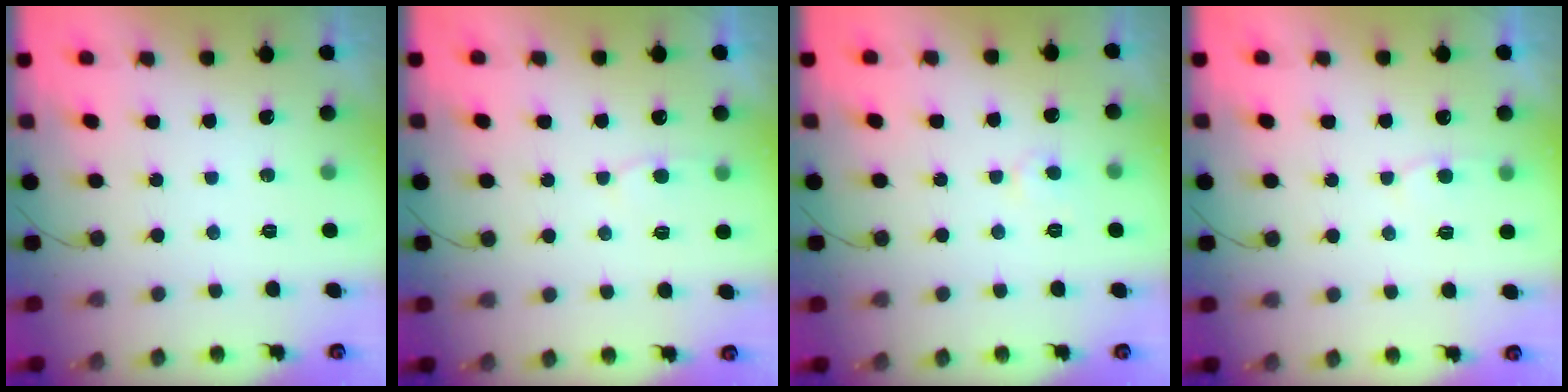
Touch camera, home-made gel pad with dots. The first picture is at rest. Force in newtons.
{"total": 4.9, "press": 4.8, "slide": 0.6}
{"total": 4.2, "press": 4.2, "slide": 0.4}
{"total": 4.9, "press": 4.8, "slide": 0.6}